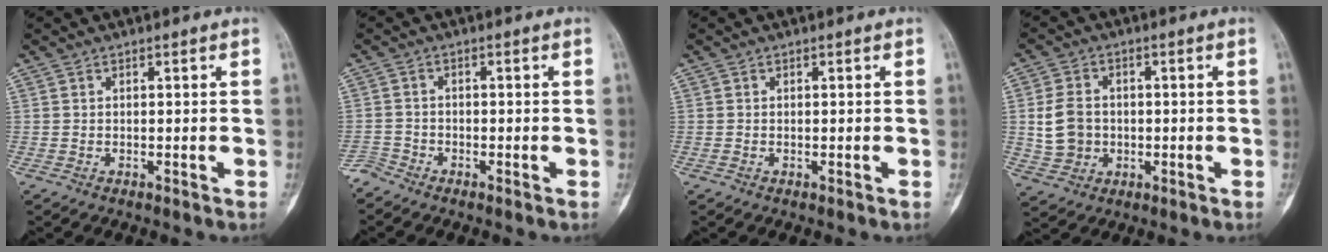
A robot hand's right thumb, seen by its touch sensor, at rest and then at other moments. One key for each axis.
{"total": 2.2, "fx": -2.1, "fy": 0.5, "fz": -0.4, "tx": 0.017, "ty": -0.004, "tz": -0.048}
{"total": 0.0}
{"total": 7.7, "fx": -0.1, "fy": 6.4, "fz": 4.3, "tx": -0.067, "ty": 0.008, "tz": 0.003}